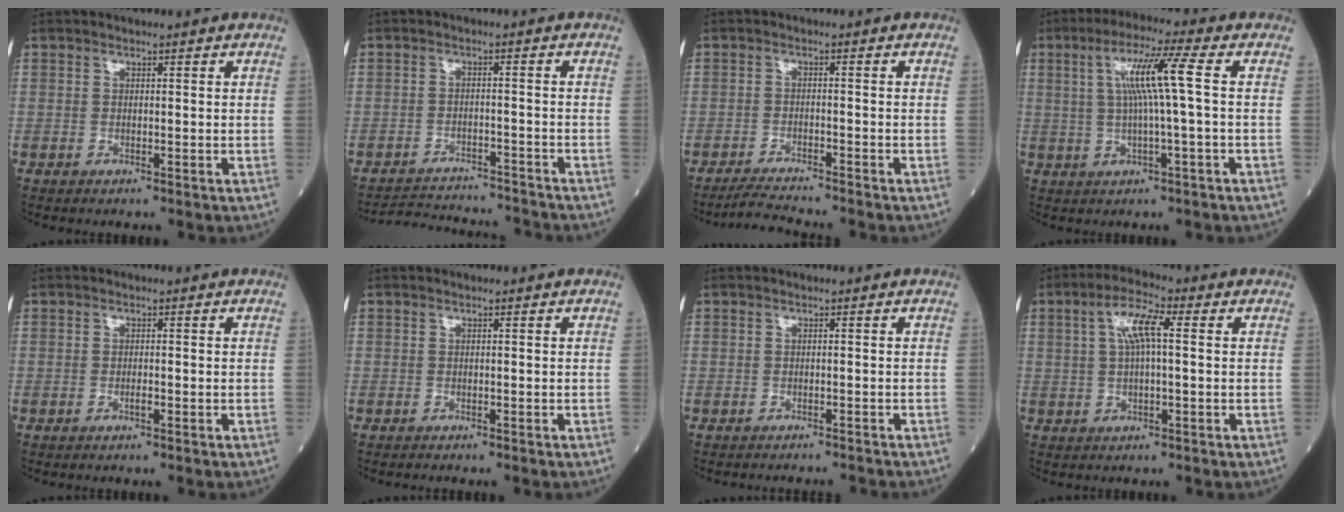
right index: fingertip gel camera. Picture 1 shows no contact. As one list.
[{"total": 10.4, "force": [-10.3, 0.9, 1.1], "torque": [-0.020, 0.008, -0.148]}, {"total": 4.2, "force": [-4.0, -0.9, 1.0], "torque": [-0.025, -0.021, -0.072]}, {"total": 8.2, "force": [1.2, -1.0, 8.0], "torque": [-0.153, 0.011, 0.024]}, {"total": 0.7, "force": [-0.3, 0.1, 0.6], "torque": [-0.013, 0.001, -0.005]}, {"total": 0.0}, {"total": 4.2, "force": [-3.9, 1.2, 0.6], "torque": [0.000, -0.005, -0.049]}, {"total": 6.0, "force": [1.3, 1.3, 5.7], "torque": [-0.115, 0.020, 0.024]}]